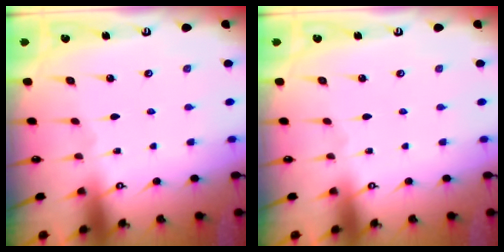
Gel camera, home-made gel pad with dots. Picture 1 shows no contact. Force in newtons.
{"total": 0.0}